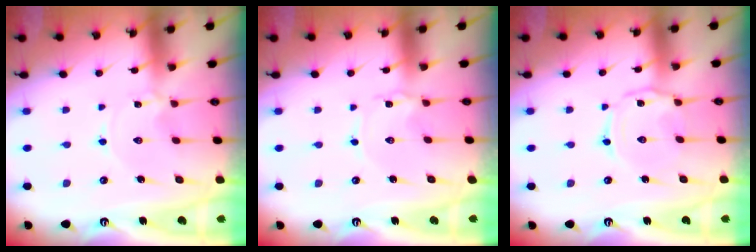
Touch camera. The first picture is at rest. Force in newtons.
{"total": 0.9, "press": 0.9, "slide": 0.1}
{"total": 2.6, "press": 2.6, "slide": 0.4}